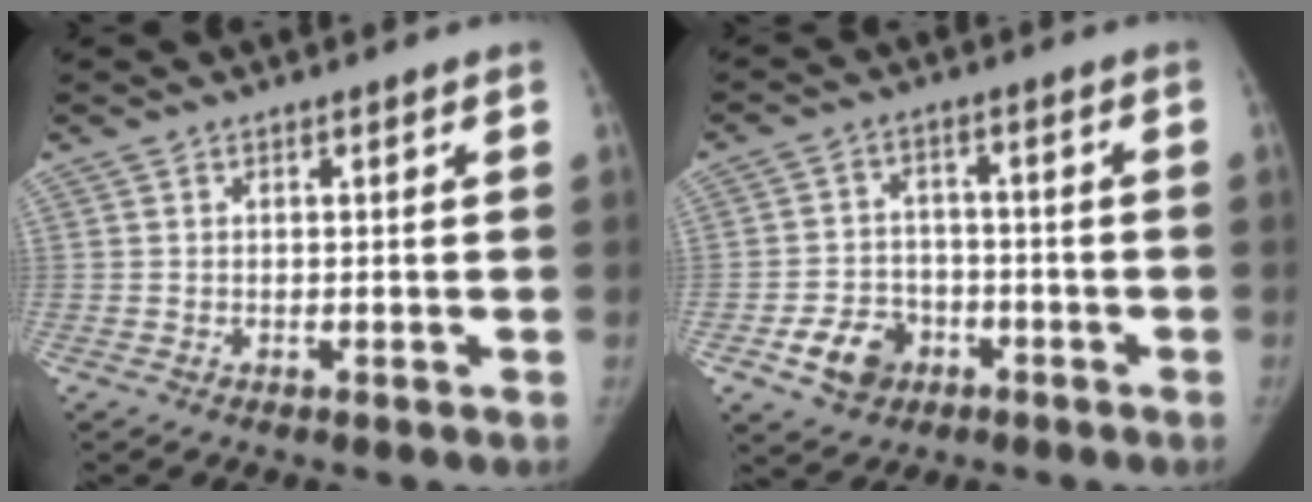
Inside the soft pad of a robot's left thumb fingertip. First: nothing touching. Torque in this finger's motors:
{"motor_torque": [0.01, 0.05, 0.08, -0.04, 0.03]}